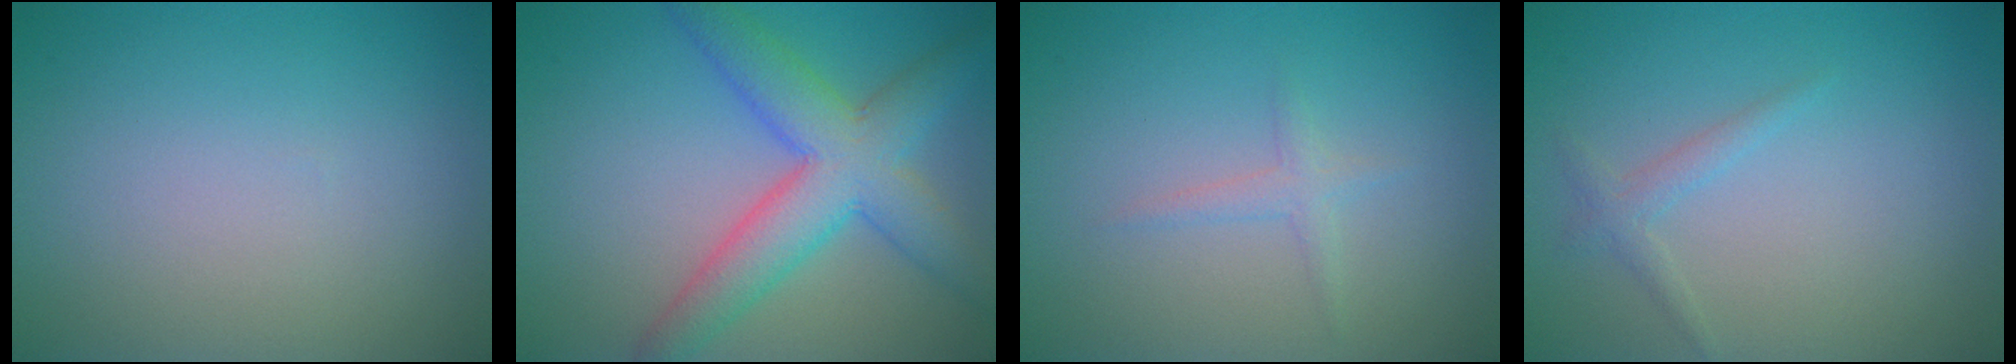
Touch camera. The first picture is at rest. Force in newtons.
{"total": 6.8, "press": 6.8, "slide": 0.4}
{"total": 1.2, "press": 1.2, "slide": 0.1}
{"total": 1.2, "press": 1.2, "slide": 0.1}